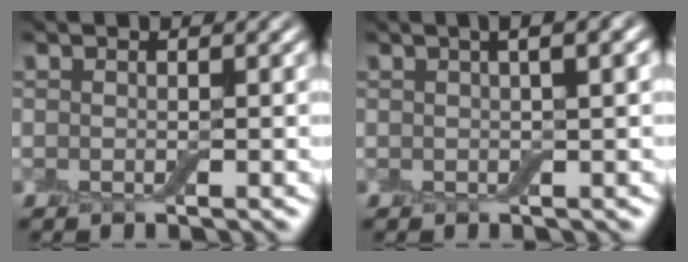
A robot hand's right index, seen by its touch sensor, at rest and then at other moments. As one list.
[{"total": 4.7, "force": [1.8, 1.9, 4.0], "torque": [-0.028, 0.019, 0.001]}]